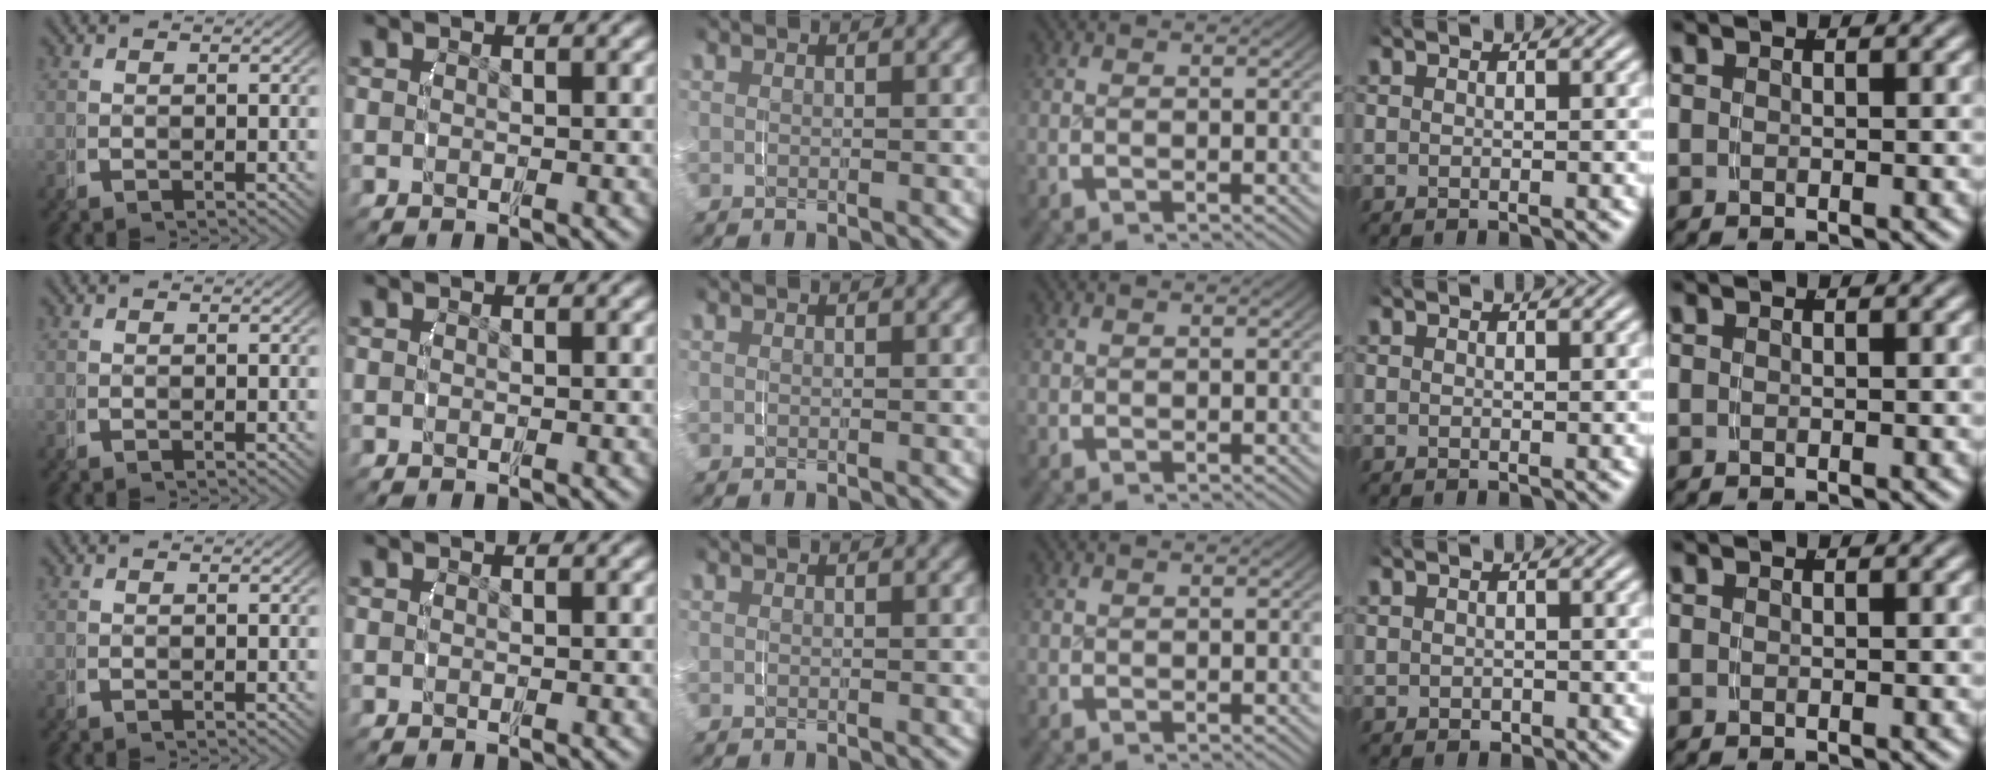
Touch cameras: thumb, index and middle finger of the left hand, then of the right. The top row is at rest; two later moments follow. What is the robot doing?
{"motion": "grasp_and_lifting", "object": "router"}